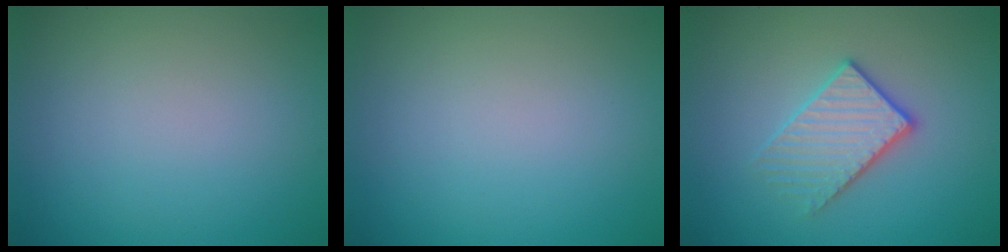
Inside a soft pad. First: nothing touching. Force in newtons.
{"total": 0.0}
{"total": 3.2, "press": 3.0, "slide": 1.2}